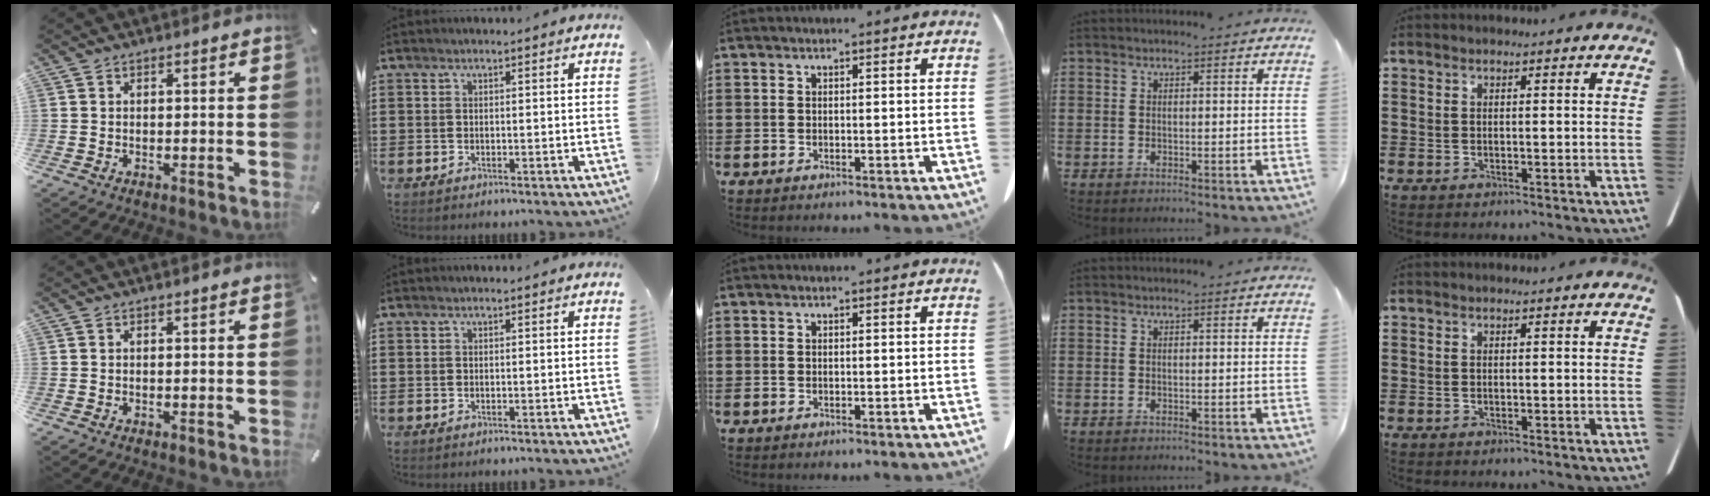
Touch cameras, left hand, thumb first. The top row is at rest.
{}